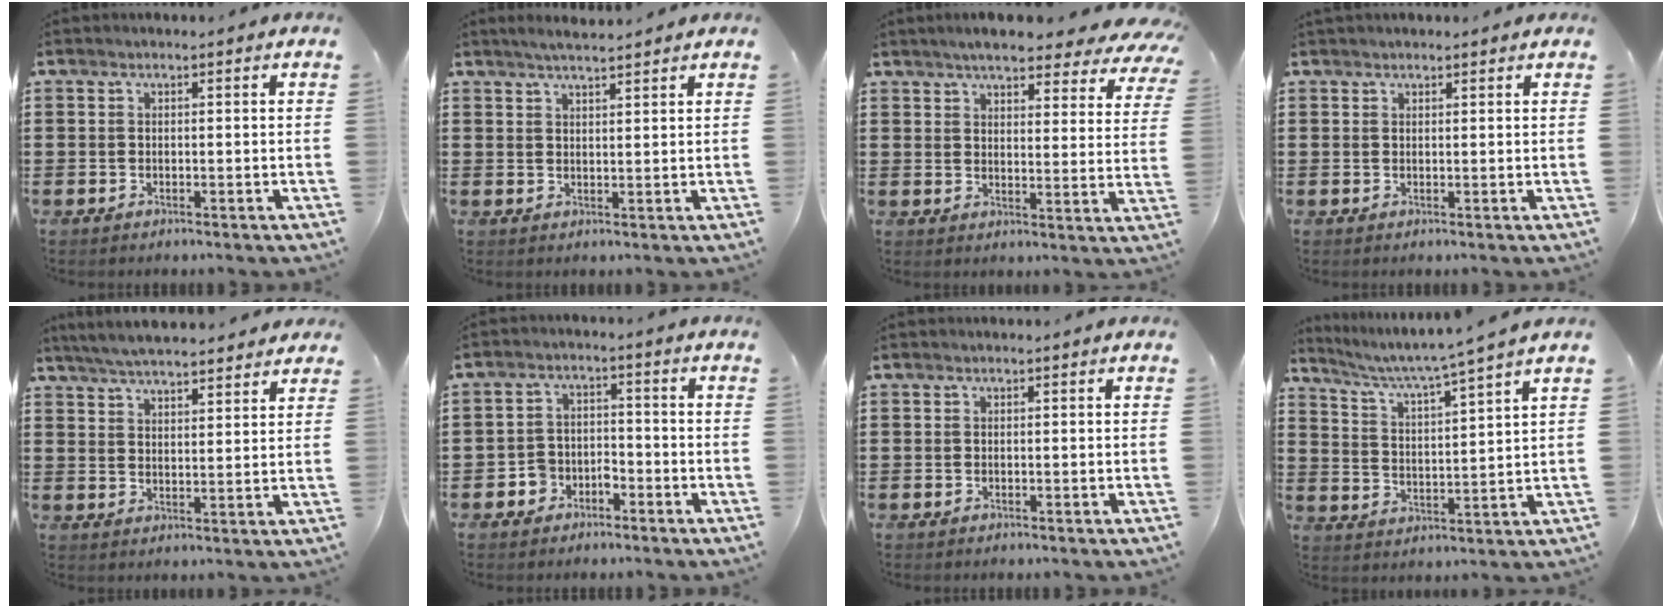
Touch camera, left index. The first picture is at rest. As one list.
[{"total": 2.9, "force": [2.6, 0.0, 1.2], "torque": [-0.029, 0.002, 0.048]}, {"total": 5.9, "force": [5.2, 0.6, 2.6], "torque": [-0.062, -0.022, 0.090]}, {"total": 1.0, "force": [0.9, 0.3, 0.2], "torque": [-0.006, 0.002, 0.018]}, {"total": 5.3, "force": [5.1, 0.2, 1.5], "torque": [-0.046, -0.016, 0.093]}, {"total": 3.5, "force": [-2.7, 2.1, 0.6], "torque": [-0.019, 0.010, -0.056]}, {"total": 0.0}, {"total": 4.0, "force": [3.3, -1.1, 2.0], "torque": [-0.057, -0.032, 0.046]}]